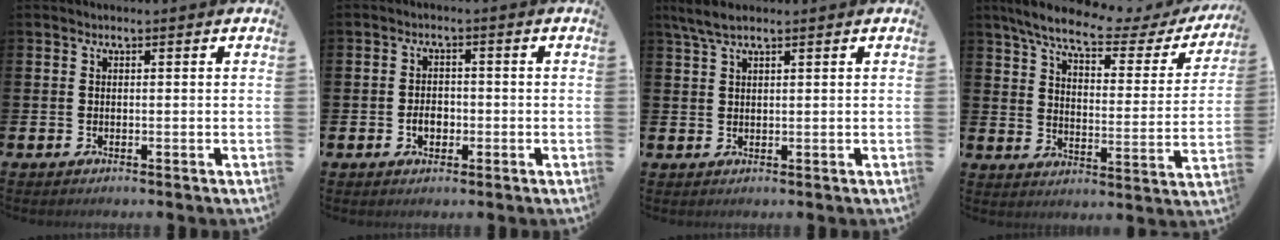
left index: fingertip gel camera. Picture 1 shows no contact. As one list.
[{"total": 2.6, "force": [-0.8, 1.9, 1.6], "torque": [-0.023, 0.000, -0.020]}, {"total": 3.3, "force": [2.3, 0.8, 2.2], "torque": [-0.054, 0.003, 0.044]}, {"total": 7.8, "force": [6.2, 1.8, 4.3], "torque": [-0.107, -0.032, 0.102]}]